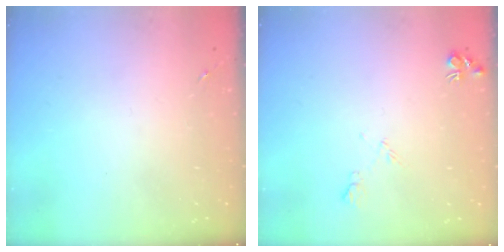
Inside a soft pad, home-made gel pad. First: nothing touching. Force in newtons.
{"total": 5.8, "press": 5.8, "slide": 0.8}